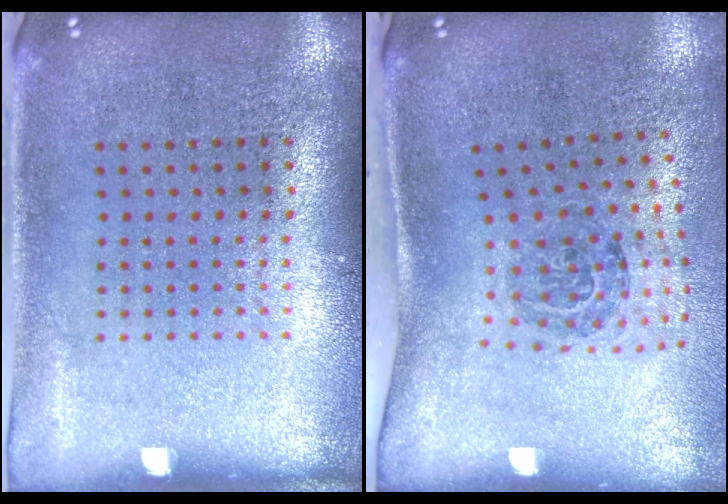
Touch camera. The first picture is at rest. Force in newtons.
{"total": 1.8, "press": 1.2, "slide": 1.4}